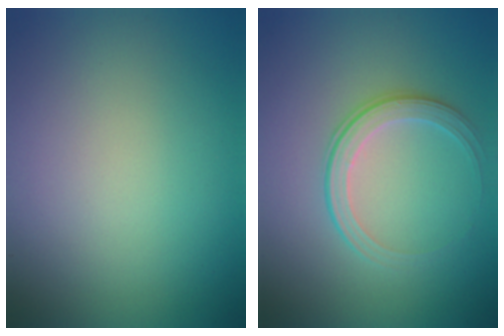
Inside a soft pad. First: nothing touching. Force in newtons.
{"total": 2.5, "press": 1.9, "slide": 1.7}